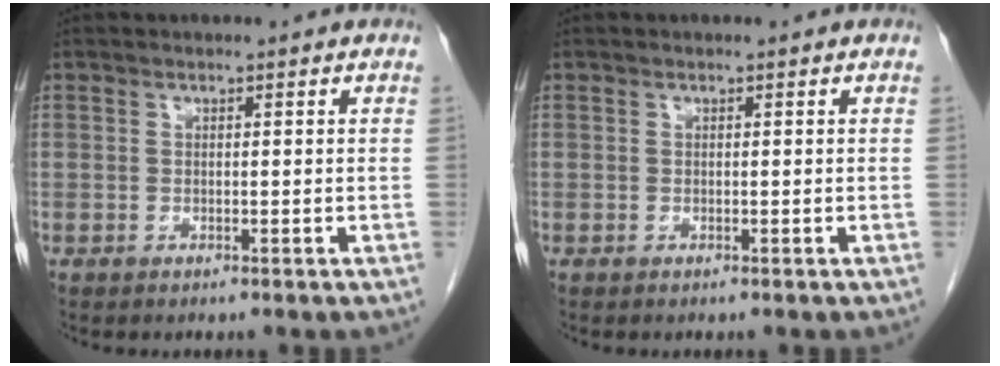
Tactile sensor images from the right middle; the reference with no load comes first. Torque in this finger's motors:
{"motor_torque": [0.44, -0.06, 0.04, 0.00]}